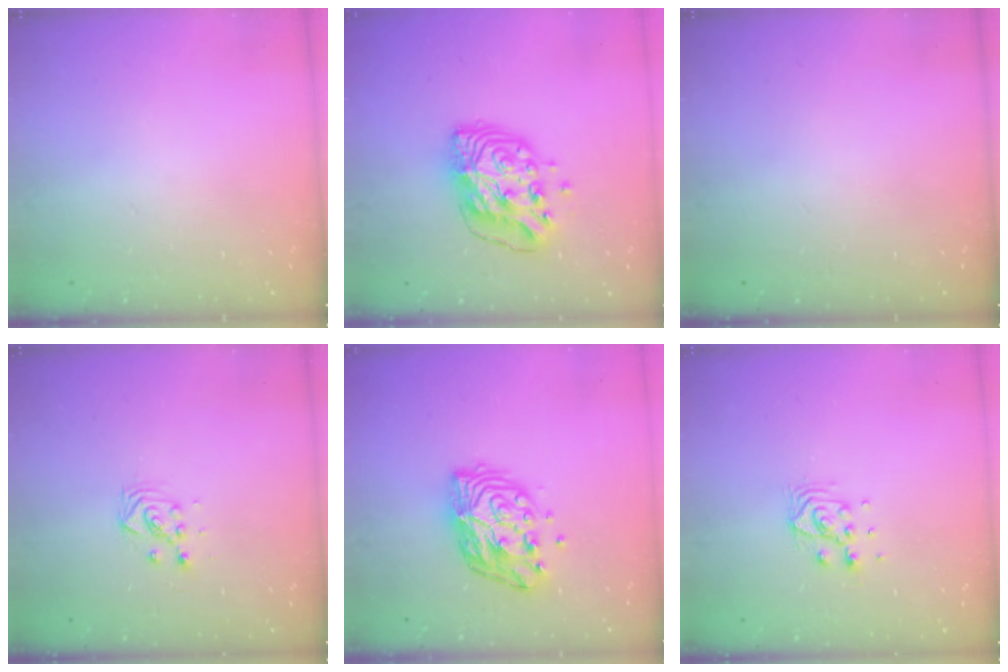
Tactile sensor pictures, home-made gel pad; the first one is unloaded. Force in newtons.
{"total": 12.2, "press": 12.1, "slide": 1.2}
{"total": 0.0}
{"total": 3.5, "press": 3.5, "slide": 0.4}
{"total": 11.7, "press": 11.7, "slide": 0.8}
{"total": 6.9, "press": 6.9, "slide": 0.4}